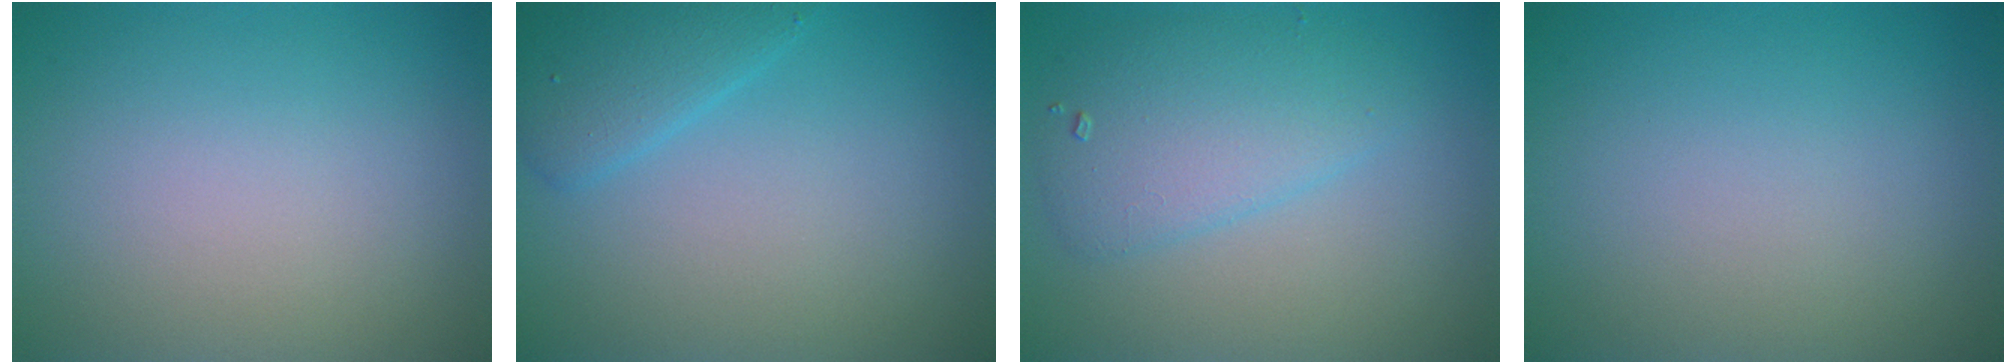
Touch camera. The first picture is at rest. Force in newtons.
{"total": 2.9, "press": 2.9, "slide": 0.2}
{"total": 4.1, "press": 4.1, "slide": 0.2}
{"total": 0.0}